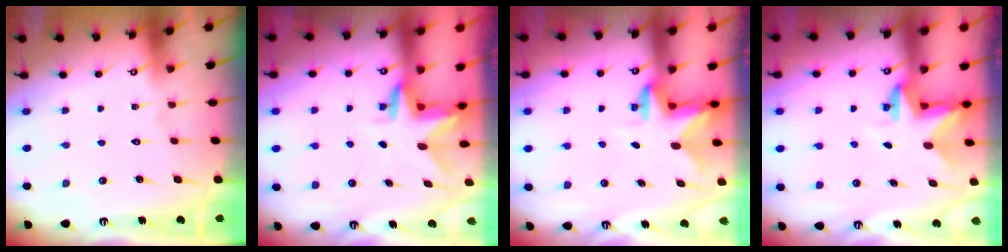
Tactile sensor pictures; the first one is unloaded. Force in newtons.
{"total": 2.9, "press": 2.9, "slide": 0.3}
{"total": 2.5, "press": 2.5, "slide": 0.5}
{"total": 2.8, "press": 2.8, "slide": 0.2}